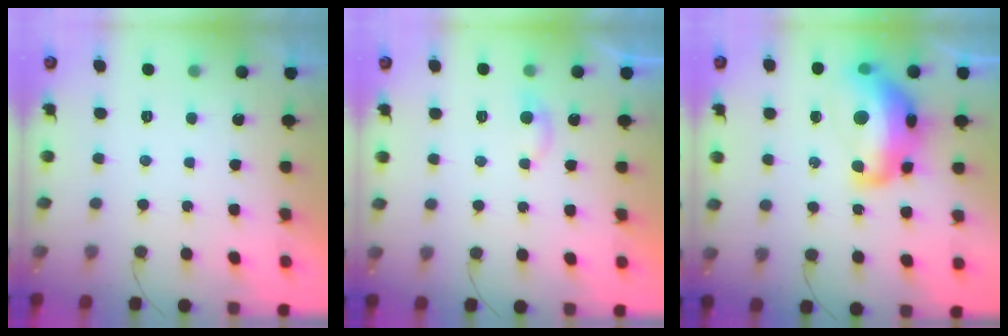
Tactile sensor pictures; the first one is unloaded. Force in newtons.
{"total": 3.7, "press": 3.6, "slide": 0.5}
{"total": 18.9, "press": 18.8, "slide": 1.6}